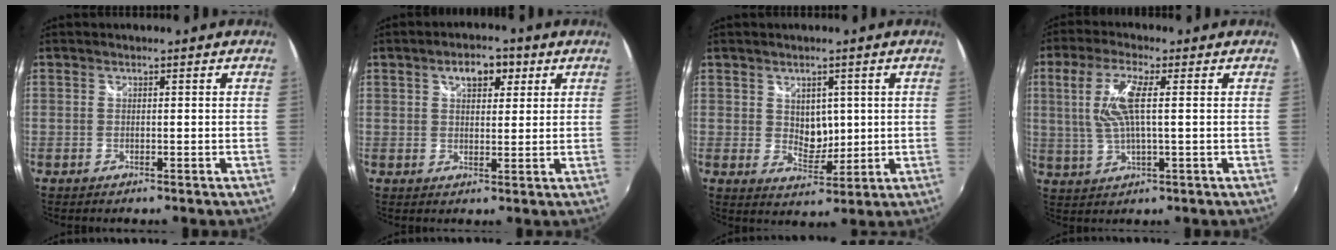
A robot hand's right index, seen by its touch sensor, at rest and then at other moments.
{"total": 5.6, "force": [2.6, 3.3, 3.7], "torque": [-0.056, 0.015, 0.041]}
{"total": 5.2, "force": [1.4, 3.9, 3.1], "torque": [-0.041, -0.004, 0.029]}
{"total": 8.4, "force": [1.2, 1.9, 8.1], "torque": [-0.166, 0.005, 0.028]}